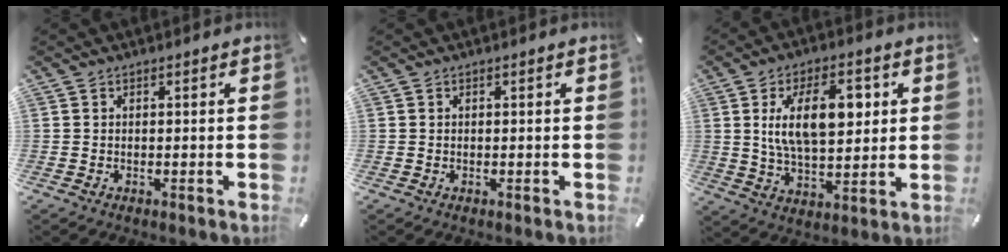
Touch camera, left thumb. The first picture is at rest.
{"total": 0.0}
{"total": 15.1, "force": [4.0, 7.9, 12.2], "torque": [-0.218, -0.003, 0.063]}